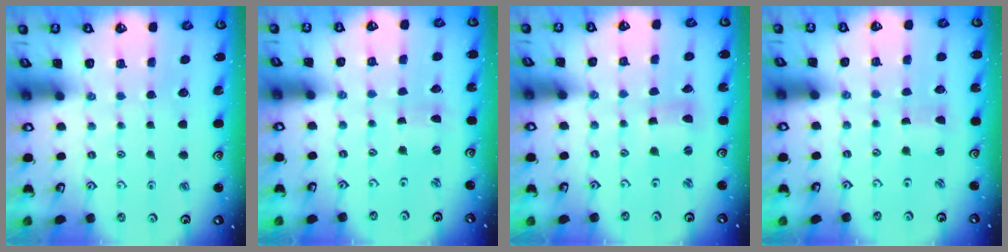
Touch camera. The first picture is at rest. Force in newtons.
{"total": 0.0}
{"total": 3.2, "press": 3.2, "slide": 0.2}
{"total": 0.9, "press": 0.9, "slide": 0.1}